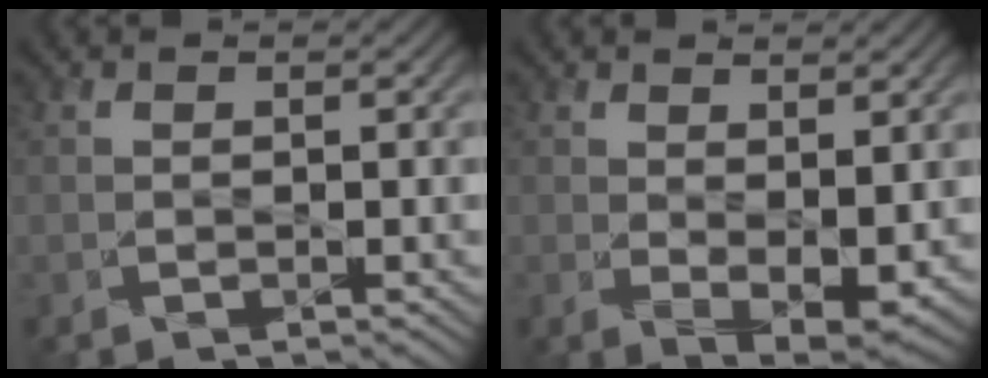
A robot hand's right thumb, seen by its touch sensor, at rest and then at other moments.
{"total": 4.5, "force": [1.0, 2.2, 3.8], "torque": [-0.075, -0.018, 0.027]}